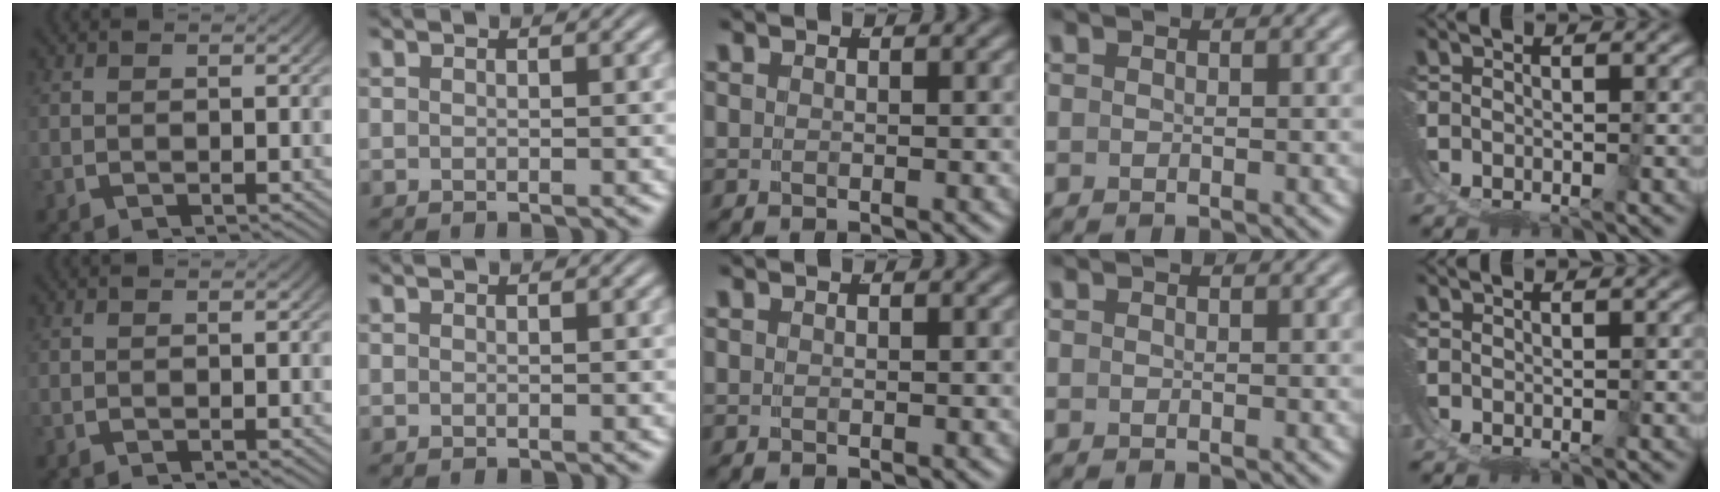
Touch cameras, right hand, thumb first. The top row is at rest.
{"little": {"total": 0.5, "force": [0.5, -0.2, -0.1], "torque": [0.004, 0.002, 0.008]}}